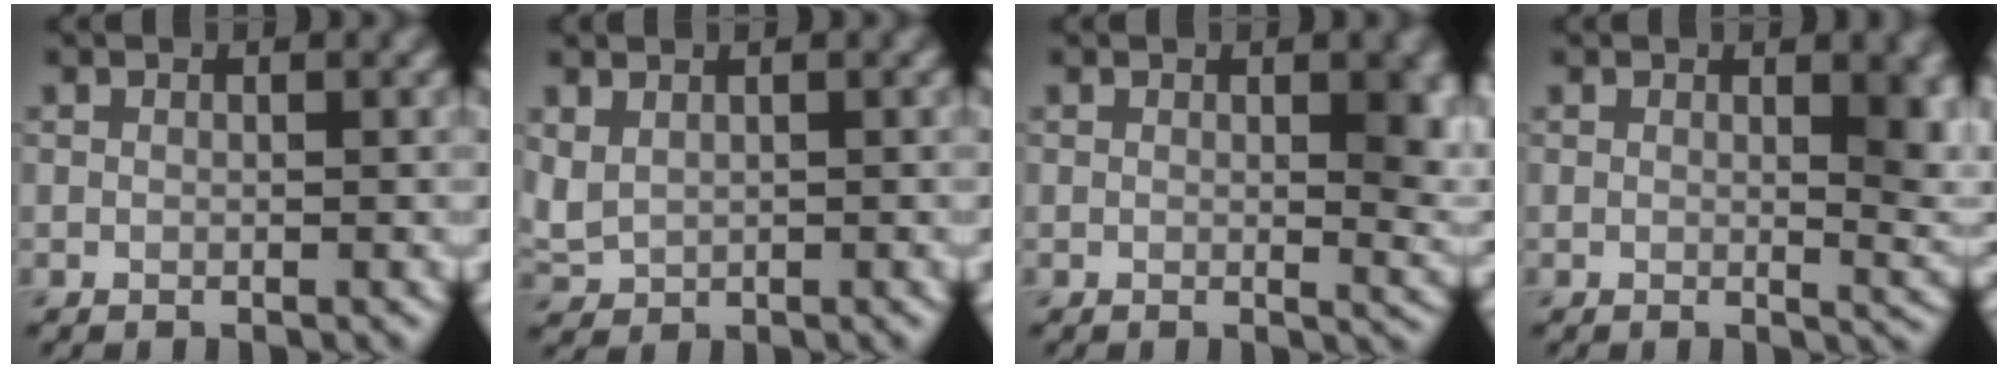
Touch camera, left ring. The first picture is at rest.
{"total": 1.6, "force": [0.7, 1.1, 0.9], "torque": [-0.028, 0.000, 0.021]}
{"total": 4.2, "force": [0.9, 1.4, 3.8], "torque": [-0.037, -0.002, 0.015]}
{"total": 4.4, "force": [1.2, 1.5, 3.9], "torque": [-0.037, -0.005, 0.020]}